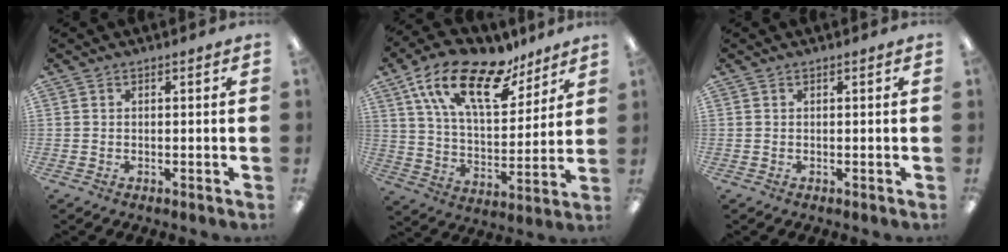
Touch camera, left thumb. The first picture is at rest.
{"total": 21.4, "force": [13.6, 9.3, 13.6], "torque": [-0.240, -0.065, 0.240]}
{"total": 0.0}